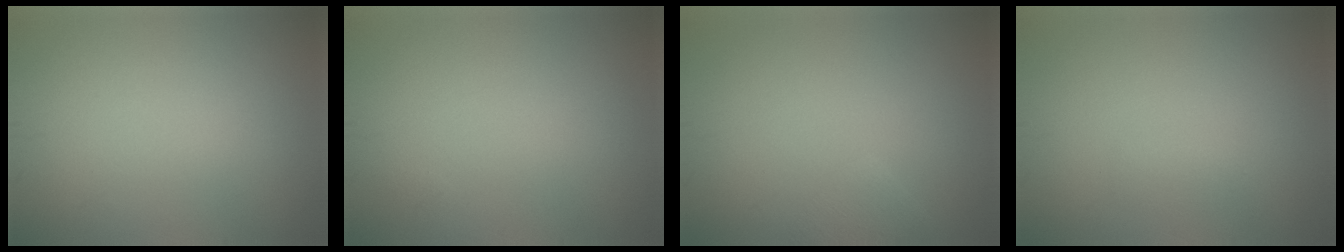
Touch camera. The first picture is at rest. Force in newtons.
{"total": 0.0}
{"total": 1.5, "press": 1.5, "slide": 0.1}
{"total": 0.7, "press": 0.7, "slide": 0.1}